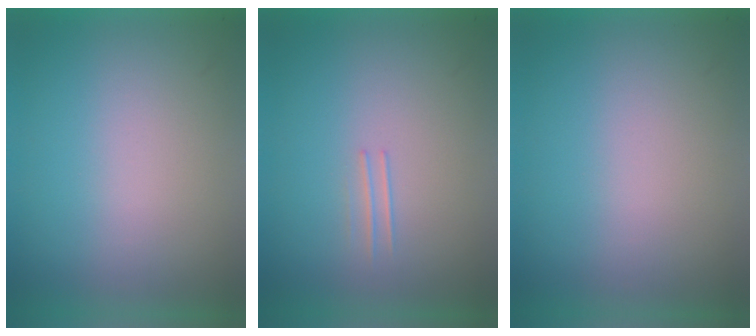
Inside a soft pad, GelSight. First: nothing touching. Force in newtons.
{"total": 1.2}
{"total": 0.0}